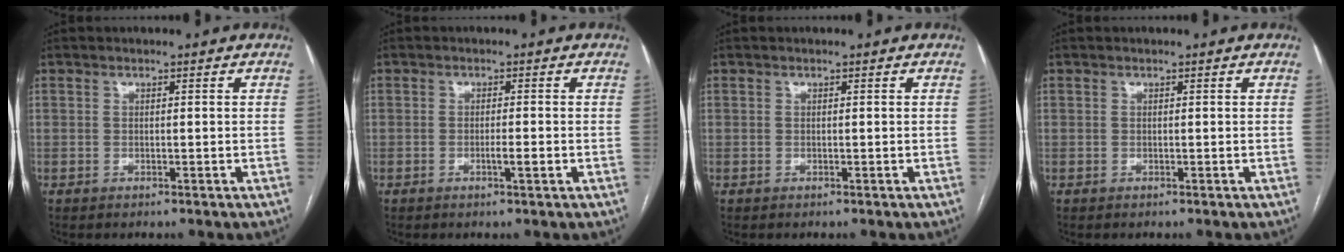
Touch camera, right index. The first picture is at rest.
{"total": 2.0, "force": [-0.7, 0.0, 1.9], "torque": [-0.033, -0.002, -0.012]}
{"total": 0.0}
{"total": 0.0}